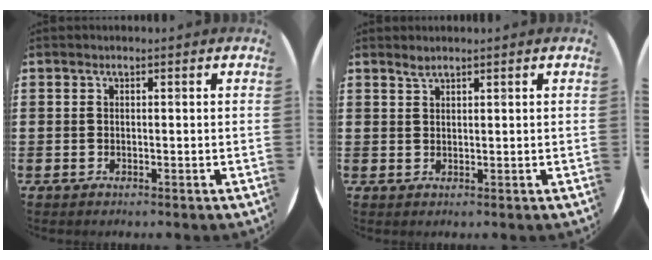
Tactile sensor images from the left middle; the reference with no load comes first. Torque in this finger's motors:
{"motor_torque": [-0.34, -0.27, 0.00, 0.00]}